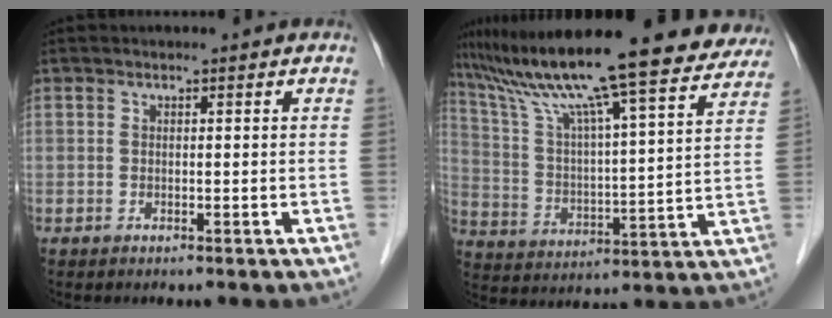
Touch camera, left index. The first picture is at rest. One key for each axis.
{"total": 27.2, "fx": 23.4, "fy": 1.6, "fz": 13.8, "tx": -0.232, "ty": -0.015, "tz": 0.338}